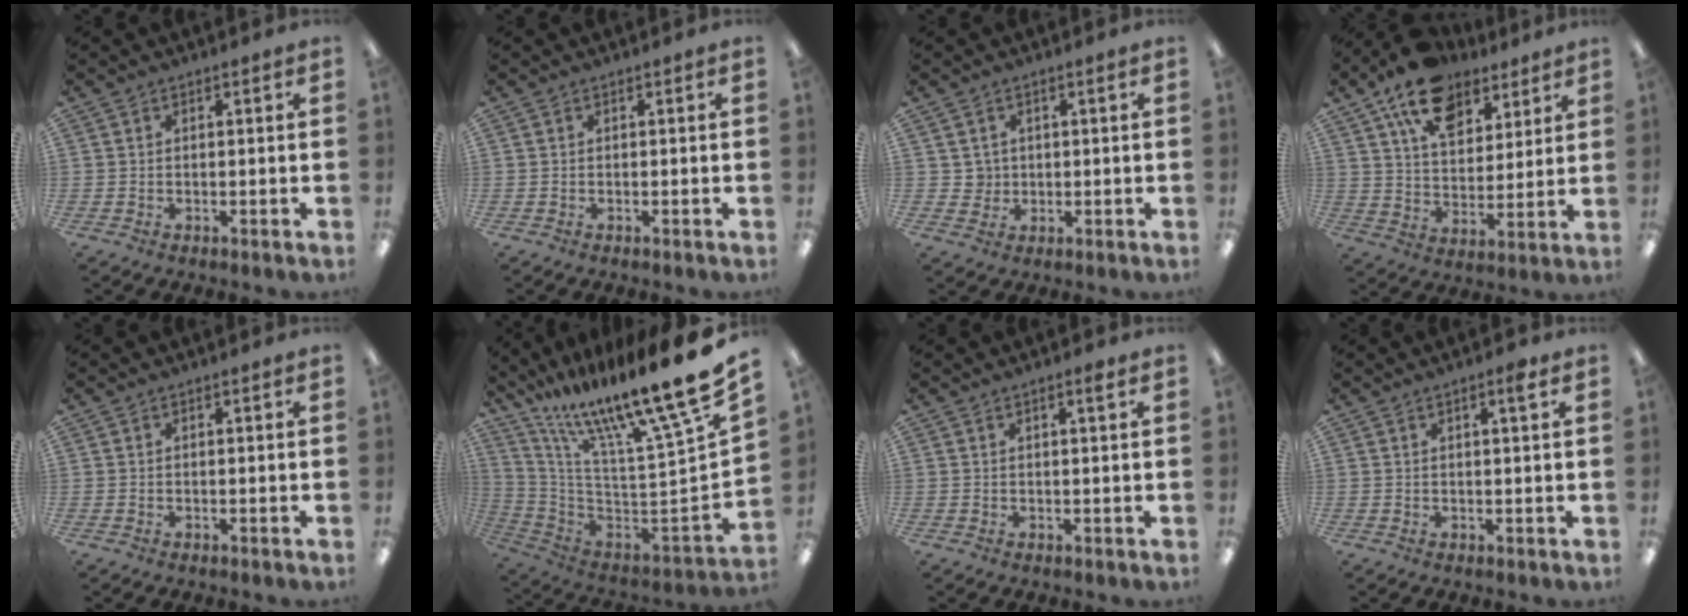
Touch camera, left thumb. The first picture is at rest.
{"total": 0.0}
{"total": 3.0, "force": [1.0, 2.9, 0.1], "torque": [-0.004, 0.002, 0.016]}
{"total": 16.1, "force": [10.8, 8.9, 8.0], "torque": [-0.131, -0.049, 0.195]}
{"total": 0.0}
{"total": 17.3, "force": [12.9, 0.0, 11.6], "torque": [-0.158, -0.138, 0.193]}
{"total": 1.8, "force": [1.1, 0.2, 1.4], "torque": [-0.022, -0.001, 0.016]}
{"total": 2.8, "force": [1.6, 0.4, 2.2], "torque": [-0.040, 0.000, 0.025]}